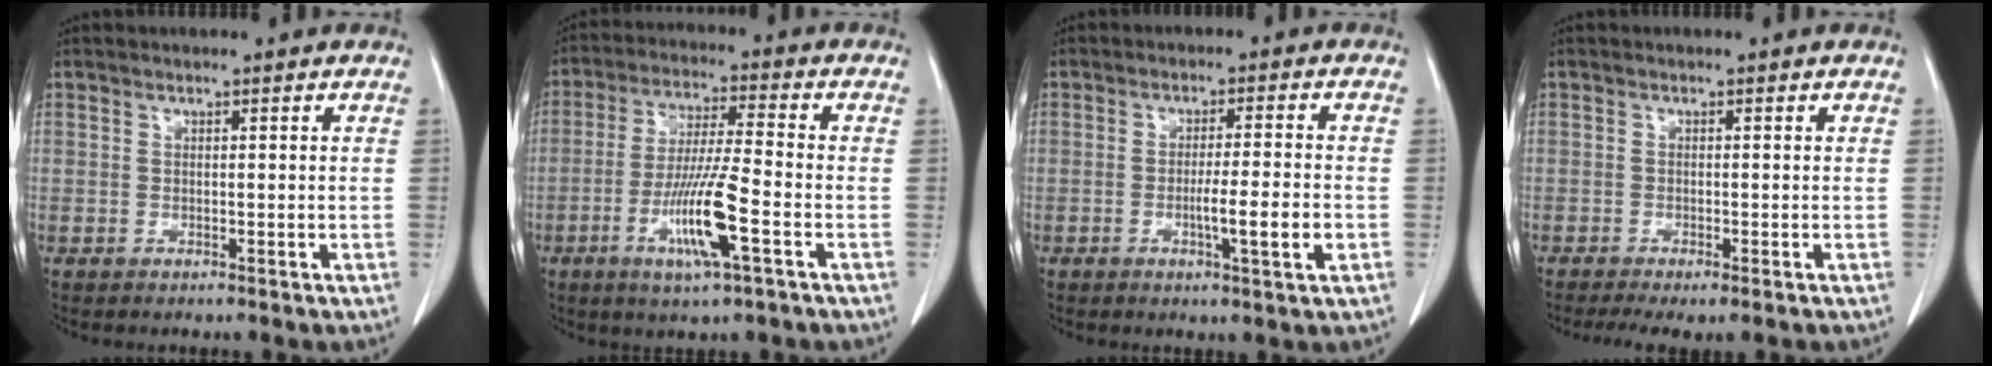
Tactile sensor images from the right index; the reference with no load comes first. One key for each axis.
{"total": 11.1, "fx": -4.1, "fy": 0.2, "fz": 10.4, "tx": -0.200, "ty": -0.015, "tz": -0.078}
{"total": 6.4, "fx": -1.9, "fy": -0.2, "fz": 6.1, "tx": -0.095, "ty": -0.008, "tz": -0.029}
{"total": 4.5, "fx": -3.2, "fy": 1.1, "fz": 2.9, "tx": -0.046, "ty": -0.011, "tz": -0.048}